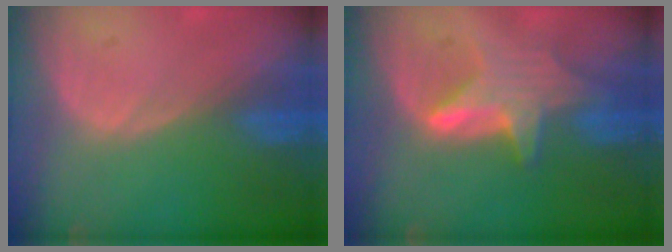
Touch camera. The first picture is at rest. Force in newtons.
{"total": 6.6, "press": 6.2, "slide": 2.1}